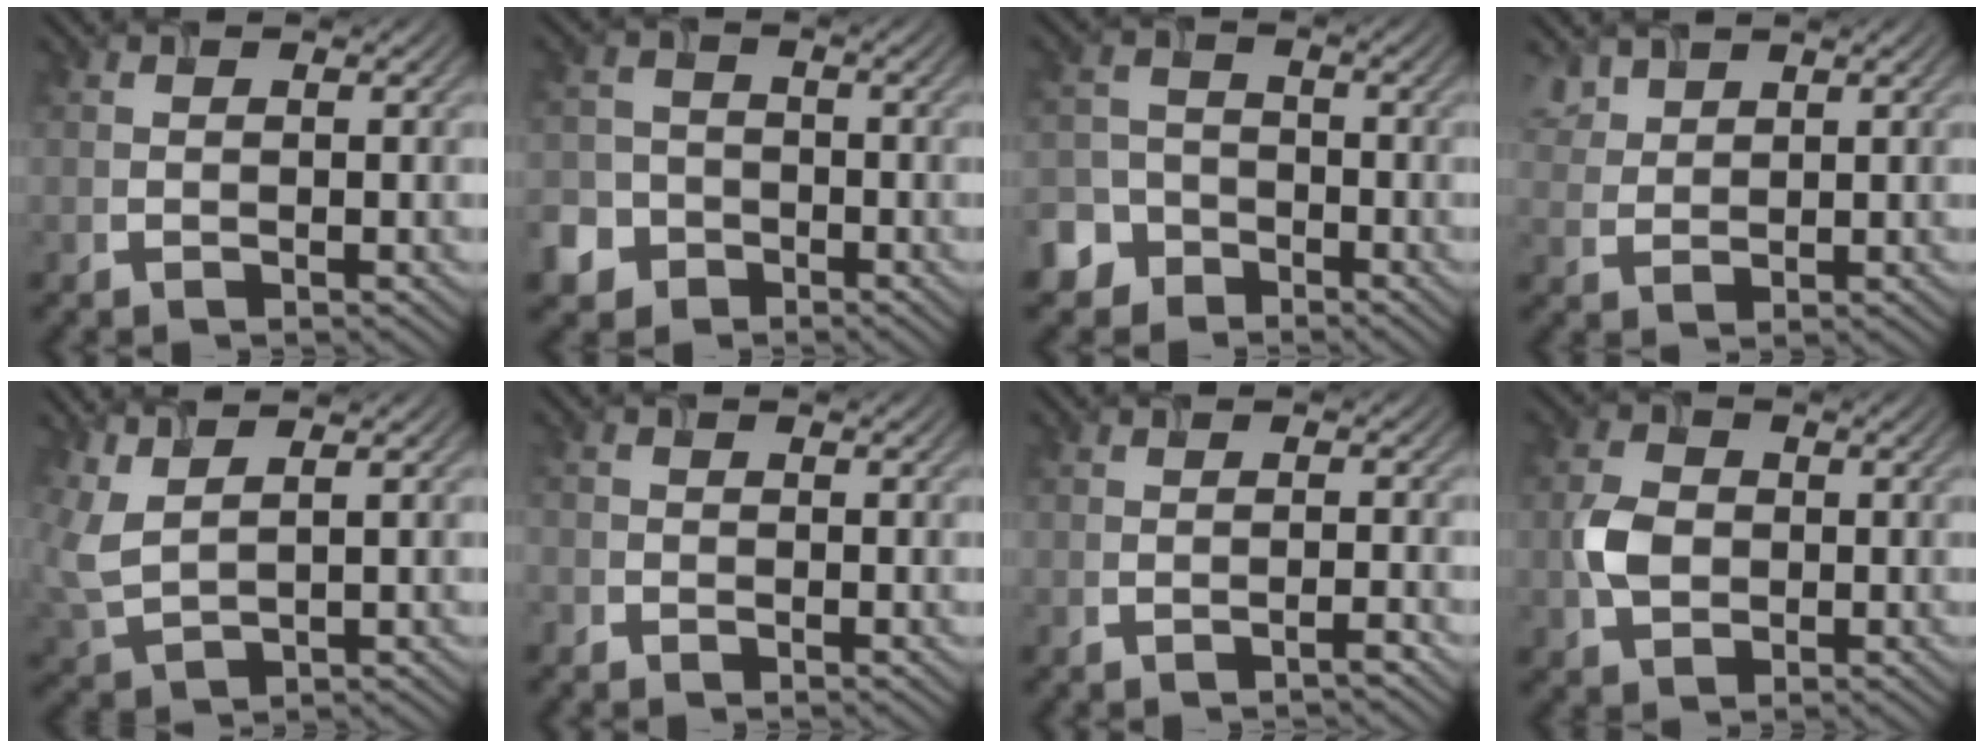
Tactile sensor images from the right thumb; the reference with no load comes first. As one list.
[{"total": 5.6, "force": [-3.2, 4.3, 1.6], "torque": [-0.036, -0.009, -0.073]}, {"total": 5.5, "force": [-3.7, 3.9, 1.2], "torque": [-0.034, -0.004, -0.086]}, {"total": 3.9, "force": [2.8, 2.0, 1.8], "torque": [-0.054, 0.006, 0.064]}, {"total": 5.4, "force": [3.4, 1.7, 3.7], "torque": [-0.115, 0.005, 0.075]}, {"total": 1.1, "force": [-0.9, 0.7, 0.1], "torque": [-0.002, -0.003, -0.021]}, {"total": 1.3, "force": [-1.0, -0.1, 0.8], "torque": [-0.013, 0.006, -0.022]}, {"total": 4.2, "force": [-0.4, 3.2, 2.6], "torque": [-0.065, 0.001, -0.012]}]